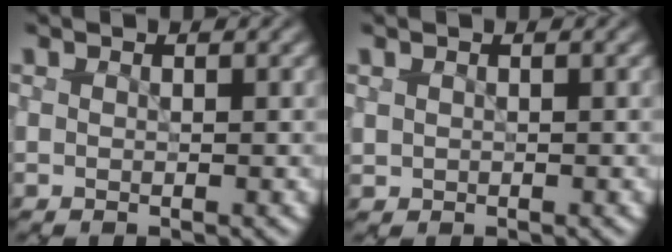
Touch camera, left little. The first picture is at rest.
{"total": 0.7, "force": [0.4, -0.2, -0.6], "torque": [0.014, 0.007, 0.012]}